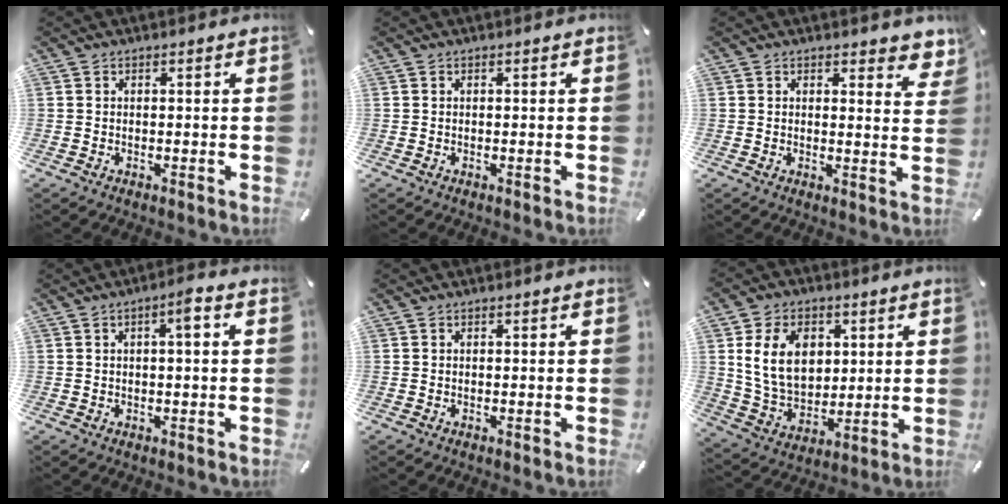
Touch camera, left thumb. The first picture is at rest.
{"total": 0.0}
{"total": 3.7, "force": [2.9, 1.8, 1.5], "torque": [-0.006, -0.020, 0.046]}
{"total": 3.6, "force": [0.8, 0.8, 3.4], "torque": [-0.058, 0.004, 0.008]}
{"total": 0.0}
{"total": 13.1, "force": [3.4, 9.8, 8.0], "torque": [-0.165, 0.002, 0.060]}